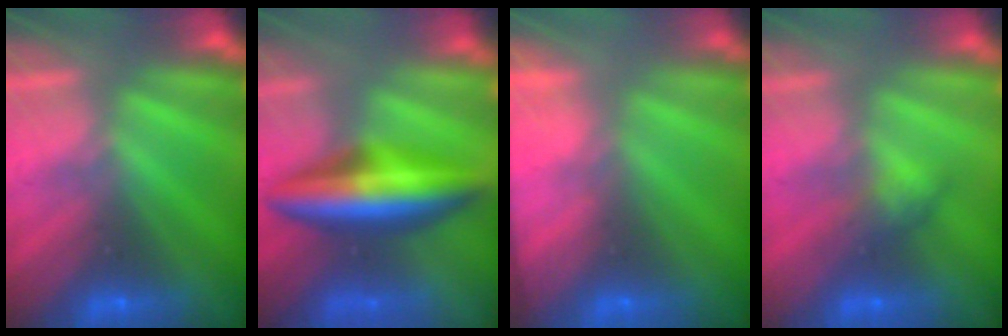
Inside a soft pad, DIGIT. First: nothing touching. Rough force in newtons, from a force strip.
{"total": 8.4}
{"total": 8.4}
{"total": 2.7}